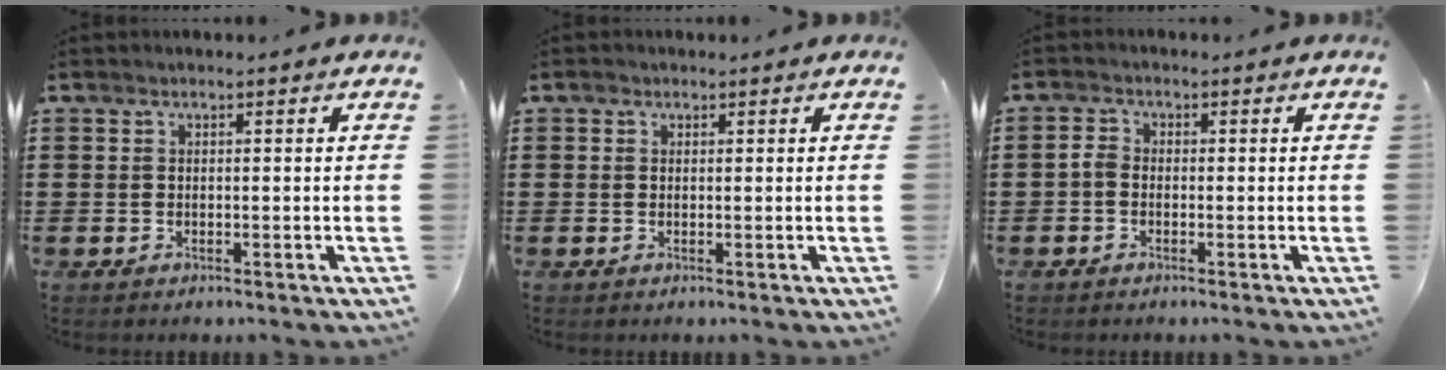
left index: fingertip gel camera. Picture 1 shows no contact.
{"total": 0.6, "force": [0.2, 0.6, 0.2], "torque": [-0.005, 0.006, 0.003]}
{"total": 1.7, "force": [-0.8, 1.0, 1.1], "torque": [-0.031, 0.003, -0.020]}